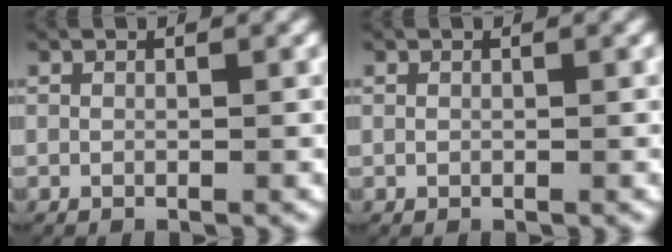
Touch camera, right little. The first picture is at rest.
{"total": 0.0}